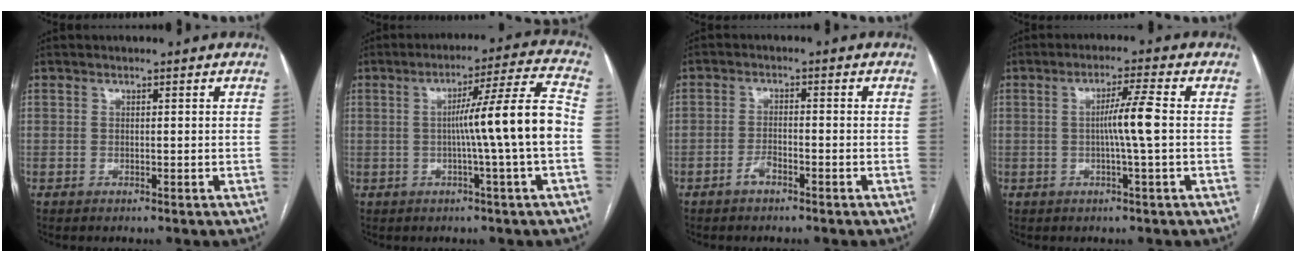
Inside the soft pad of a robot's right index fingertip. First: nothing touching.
{"total": 11.1, "force": [-1.2, -1.9, 10.9], "torque": [-0.167, 0.011, -0.017]}
{"total": 2.2, "force": [-1.5, 0.6, 1.4], "torque": [-0.027, 0.003, -0.028]}
{"total": 5.1, "force": [-0.3, -0.9, 5.1], "torque": [-0.089, 0.005, -0.004]}